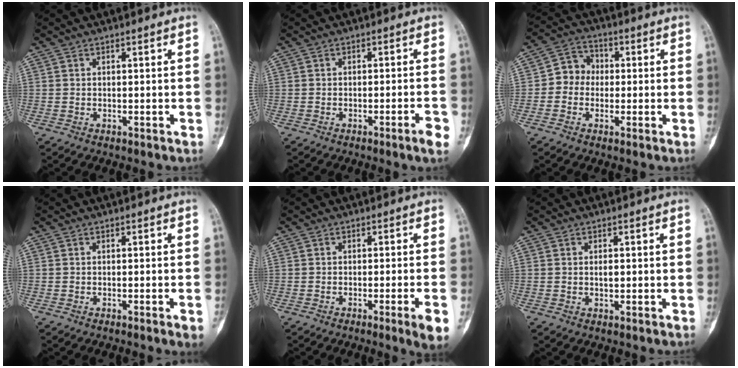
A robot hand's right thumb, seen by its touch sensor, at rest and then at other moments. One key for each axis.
{"total": 3.2, "fx": -1.6, "fy": 0.0, "fz": 2.8, "tx": -0.043, "ty": 0.005, "tz": -0.024}
{"total": 6.1, "fx": -0.5, "fy": 5.5, "fz": 2.7, "tx": -0.015, "ty": 0.020, "tz": -0.026}
{"total": 2.1, "fx": -1.0, "fy": 0.1, "fz": 1.8, "tx": -0.027, "ty": 0.000, "tz": -0.012}
{"total": 5.1, "fx": -2.2, "fy": -0.1, "fz": 4.5, "tx": -0.066, "ty": -0.004, "tz": -0.032}
{"total": 1.3, "fx": 0.1, "fy": 0.7, "fz": 1.1, "tx": -0.019, "ty": 0.000, "tz": 0.002}